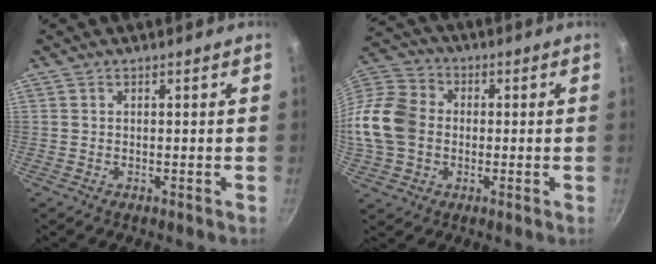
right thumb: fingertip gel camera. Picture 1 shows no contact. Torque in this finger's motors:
{"motor_torque": [2.09, 2.16, 0.39, -0.36, 0.35]}